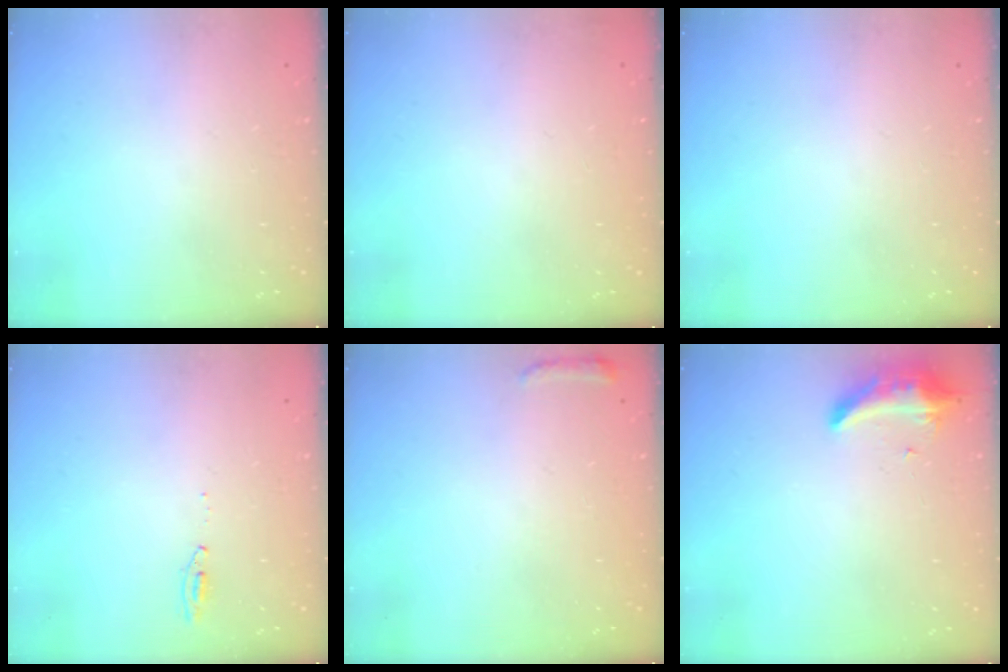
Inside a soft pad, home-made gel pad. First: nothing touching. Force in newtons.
{"total": 2.8, "press": 2.2, "slide": 1.7}
{"total": 0.0}
{"total": 4.3, "press": 4.1, "slide": 1.3}
{"total": 4.7, "press": 4.6, "slide": 0.9}
{"total": 8.6, "press": 8.6, "slide": 0.3}